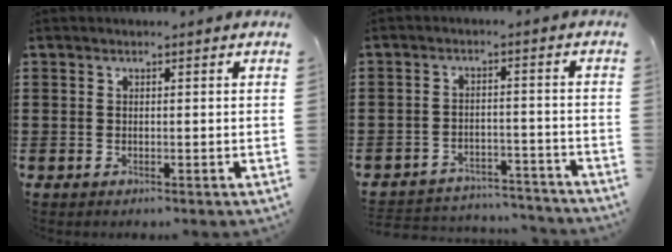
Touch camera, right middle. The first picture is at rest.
{"total": 4.1, "force": [-4.0, 0.7, 0.1], "torque": [-0.007, 0.007, -0.086]}